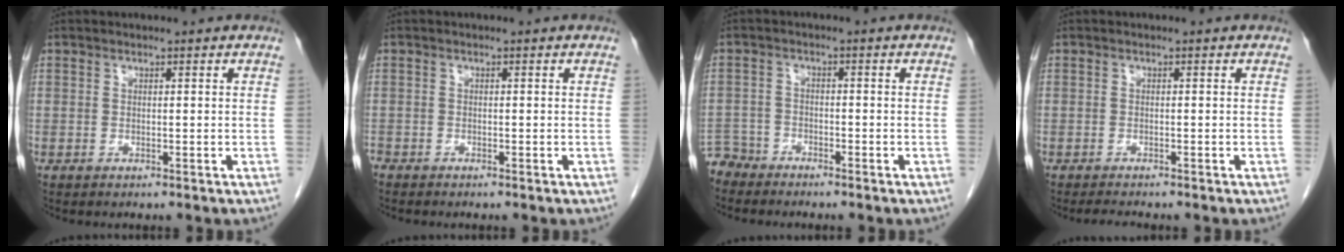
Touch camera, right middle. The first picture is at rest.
{"total": 1.0, "force": [-1.0, 0.3, 0.0], "torque": [-0.004, -0.002, -0.022]}
{"total": 4.5, "force": [-4.2, 1.4, -0.7], "torque": [0.018, -0.007, -0.086]}
{"total": 1.9, "force": [-1.7, 0.1, 0.8], "torque": [-0.018, -0.007, -0.025]}